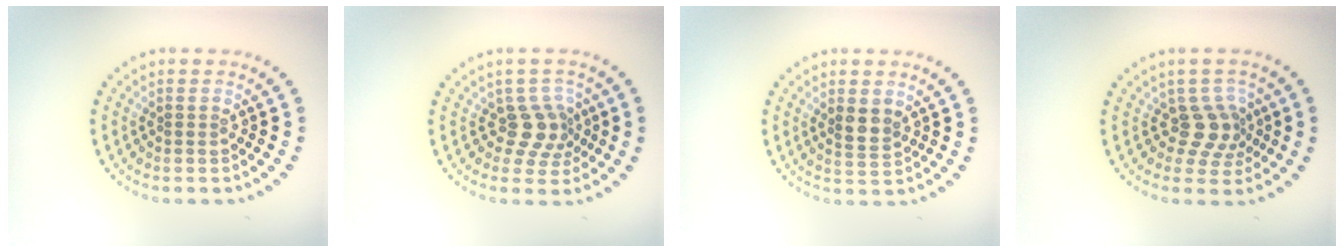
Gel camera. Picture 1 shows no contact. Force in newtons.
{"total": 3.0, "press": 2.1, "slide": 2.1}
{"total": 1.9, "press": 1.7, "slide": 0.8}
{"total": 2.9, "press": 2.0, "slide": 2.0}